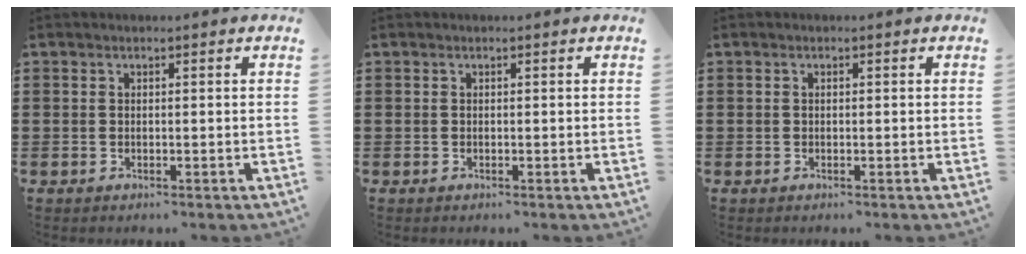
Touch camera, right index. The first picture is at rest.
{"total": 0.0}
{"total": 0.0}